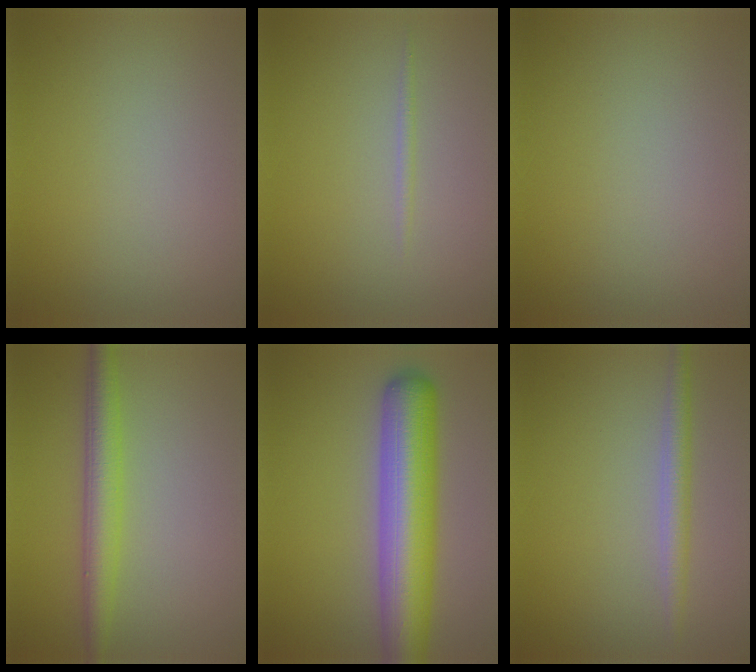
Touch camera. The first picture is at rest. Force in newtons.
{"total": 0.7, "press": 0.7, "slide": 0.1}
{"total": 0.0}
{"total": 3.6, "press": 3.6, "slide": 0.0}
{"total": 9.3, "press": 9.3, "slide": 0.3}
{"total": 2.2, "press": 2.2, "slide": 0.0}